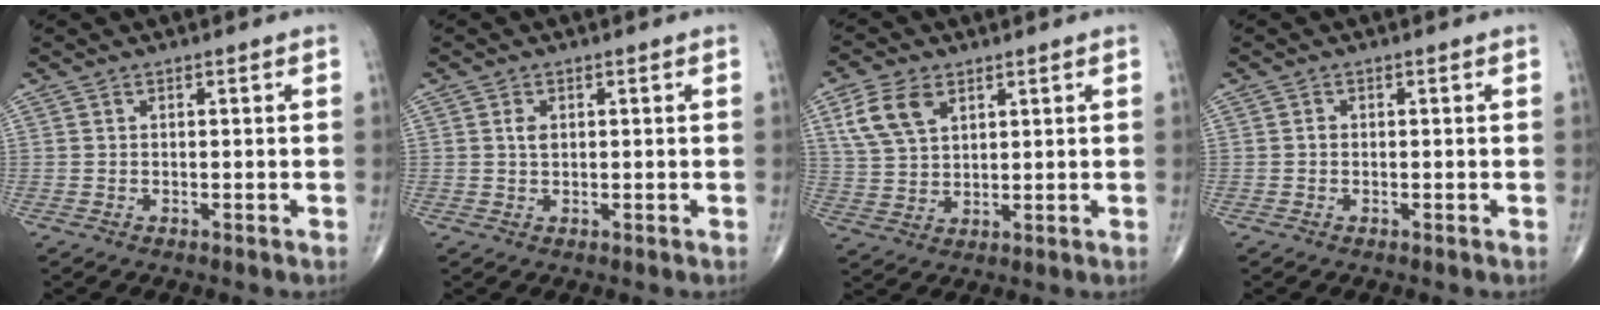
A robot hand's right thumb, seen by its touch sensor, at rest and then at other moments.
{"total": 1.7, "force": [0.4, 1.1, 1.2], "torque": [-0.019, 0.000, 0.007]}
{"total": 8.5, "force": [4.0, 5.2, 5.5], "torque": [-0.104, -0.006, 0.083]}
{"total": 0.6, "force": [-0.1, 0.5, 0.3], "torque": [-0.002, 0.002, -0.003]}